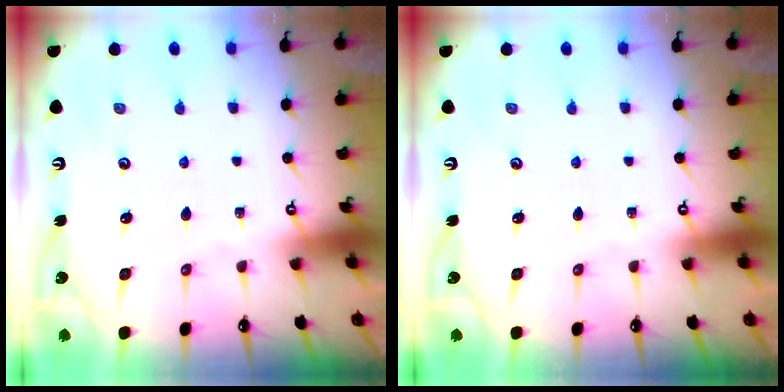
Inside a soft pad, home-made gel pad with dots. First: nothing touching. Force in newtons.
{"total": 0.0}